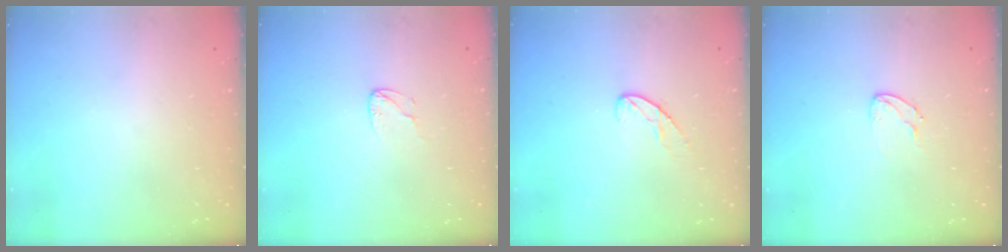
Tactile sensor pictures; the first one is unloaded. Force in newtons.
{"total": 3.7, "press": 3.7, "slide": 0.3}
{"total": 8.0, "press": 8.0, "slide": 0.7}
{"total": 4.4, "press": 4.4, "slide": 0.4}